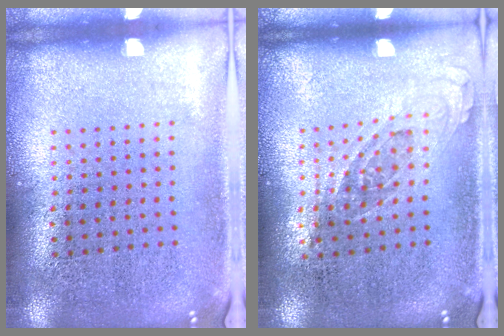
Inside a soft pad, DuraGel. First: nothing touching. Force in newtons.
{"total": 0.8, "press": 0.7, "slide": 0.3}